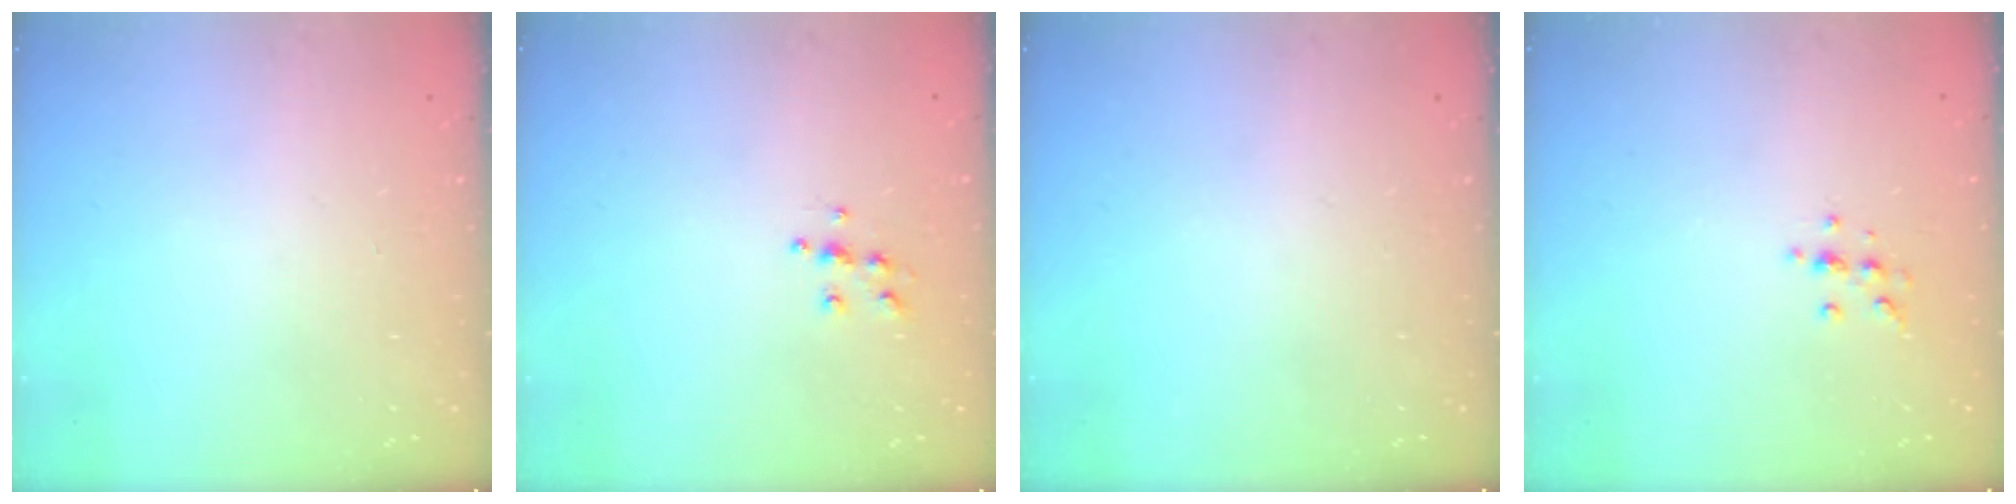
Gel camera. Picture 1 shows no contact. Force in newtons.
{"total": 5.6, "press": 5.5, "slide": 0.5}
{"total": 0.0}
{"total": 5.0, "press": 5.0, "slide": 0.6}